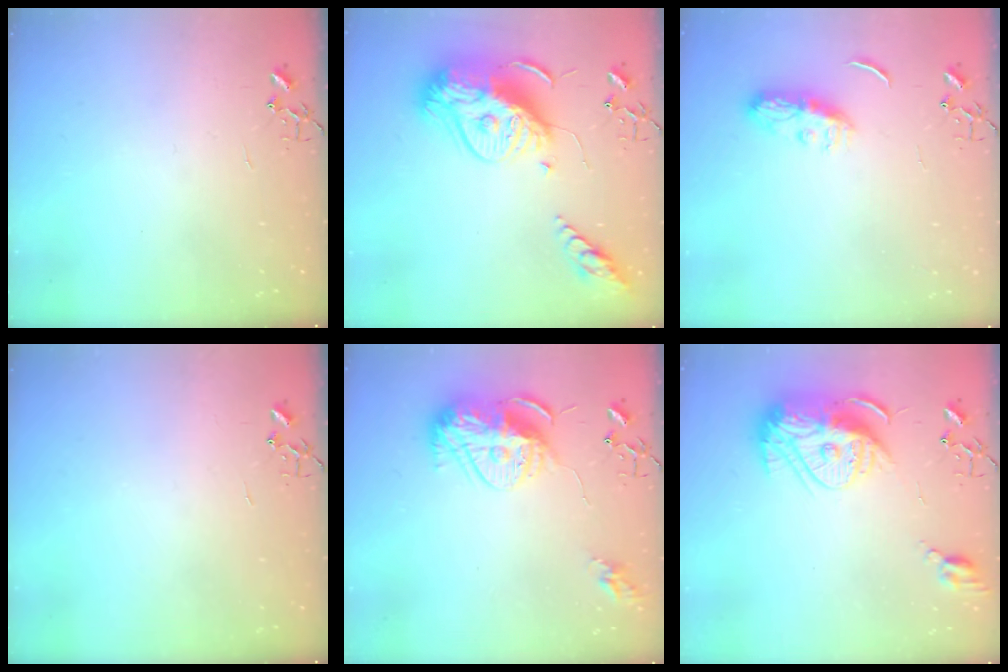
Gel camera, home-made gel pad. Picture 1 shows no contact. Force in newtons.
{"total": 18.8, "press": 18.7, "slide": 1.8}
{"total": 8.6, "press": 8.6, "slide": 0.1}
{"total": 0.0}
{"total": 14.0, "press": 13.9, "slide": 1.2}
{"total": 16.6, "press": 16.5, "slide": 1.7}